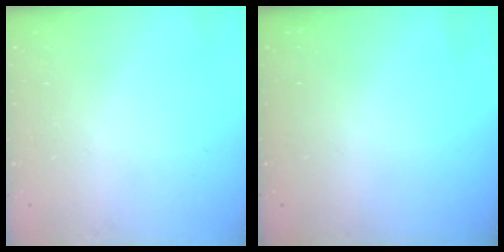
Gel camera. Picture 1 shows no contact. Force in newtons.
{"total": 0.0}